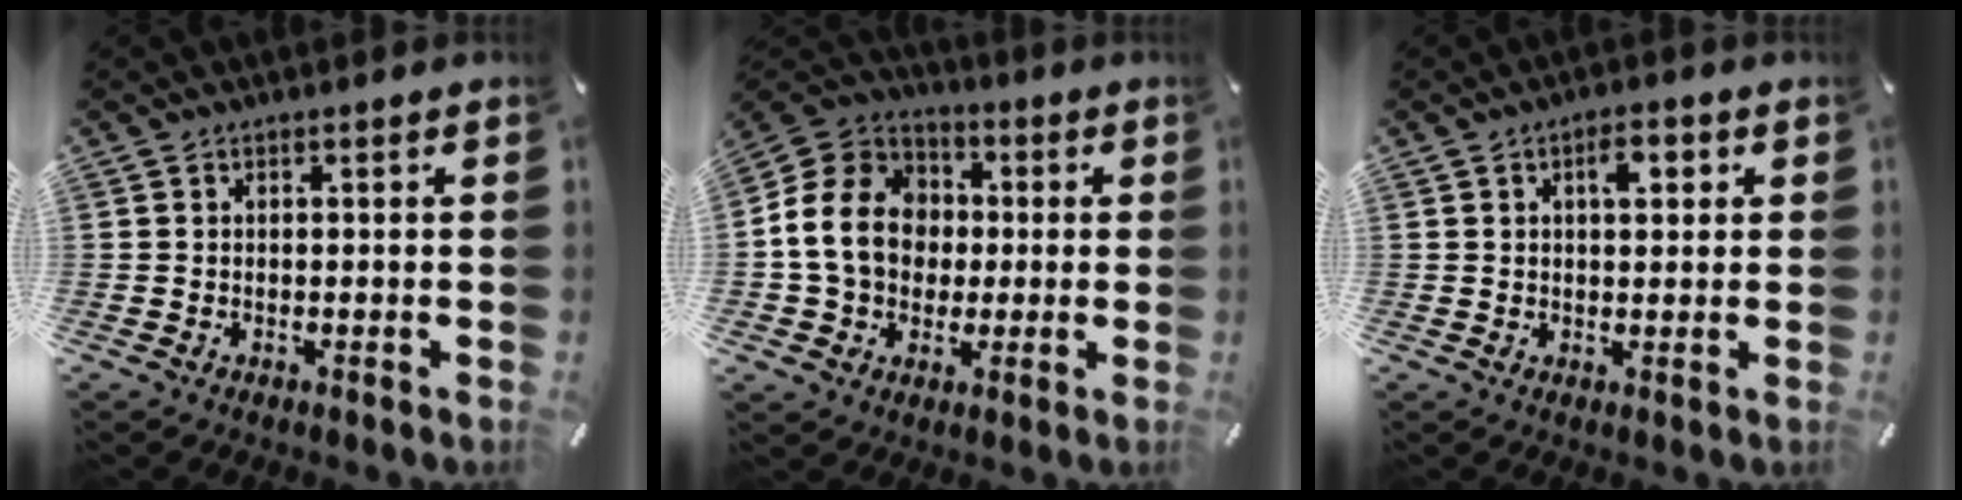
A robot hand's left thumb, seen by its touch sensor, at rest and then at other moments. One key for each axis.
{"total": 15.6, "fx": -0.1, "fy": 13.5, "fz": 7.9, "tx": -0.168, "ty": 0.026, "tz": 0.001}
{"total": 4.5, "fx": 1.5, "fy": 2.5, "fz": 3.5, "tx": -0.042, "ty": -0.003, "tz": 0.015}